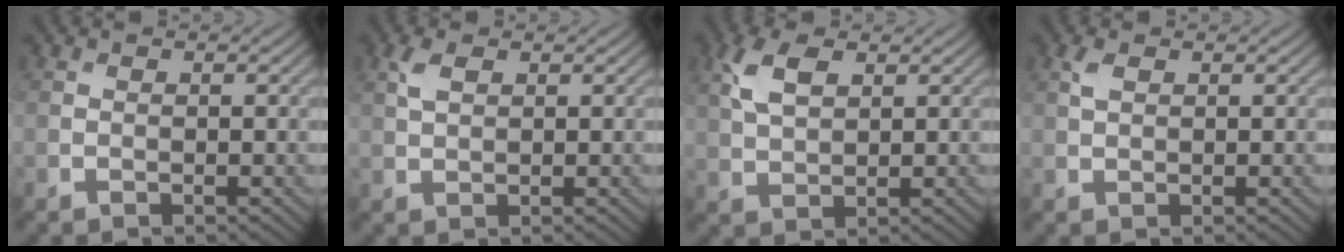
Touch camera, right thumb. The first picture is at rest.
{"total": 2.5, "force": [1.1, 1.3, 1.8], "torque": [-0.048, 0.005, 0.024]}
{"total": 5.3, "force": [2.3, 2.8, 3.9], "torque": [-0.100, 0.006, 0.047]}
{"total": 1.7, "force": [0.8, 0.8, 1.2], "torque": [-0.033, 0.005, 0.016]}